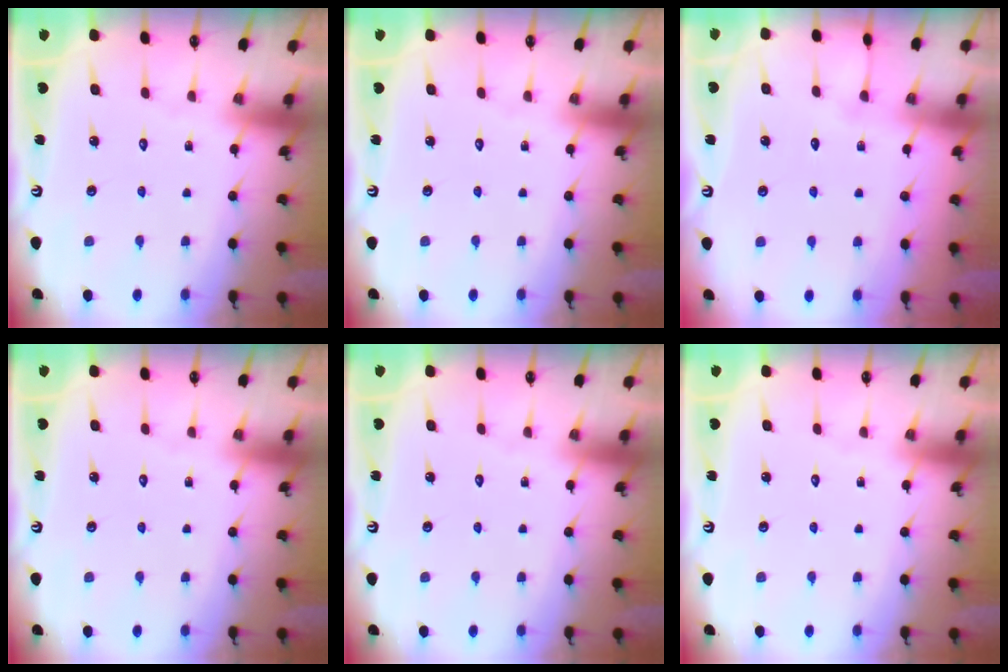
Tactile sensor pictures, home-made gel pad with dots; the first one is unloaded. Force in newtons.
{"total": 0.0}
{"total": 3.5, "press": 3.5, "slide": 0.5}
{"total": 0.0}
{"total": 0.0}
{"total": 0.0}